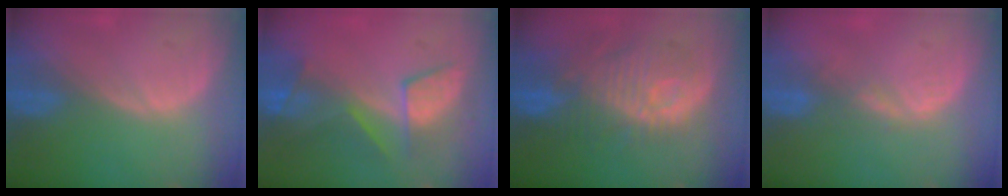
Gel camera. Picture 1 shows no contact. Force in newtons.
{"total": 7.7, "press": 7.4, "slide": 2.2}
{"total": 11.0, "press": 10.6, "slide": 3.1}
{"total": 2.7, "press": 2.1, "slide": 1.7}